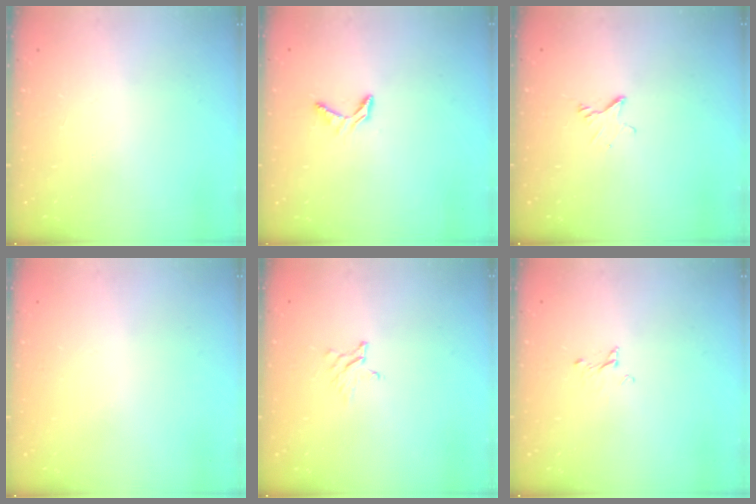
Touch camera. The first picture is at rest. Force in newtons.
{"total": 4.7, "press": 4.7, "slide": 0.1}
{"total": 2.5, "press": 2.5, "slide": 0.1}
{"total": 0.0}
{"total": 2.5, "press": 2.5, "slide": 0.3}
{"total": 2.2, "press": 2.2, "slide": 0.1}